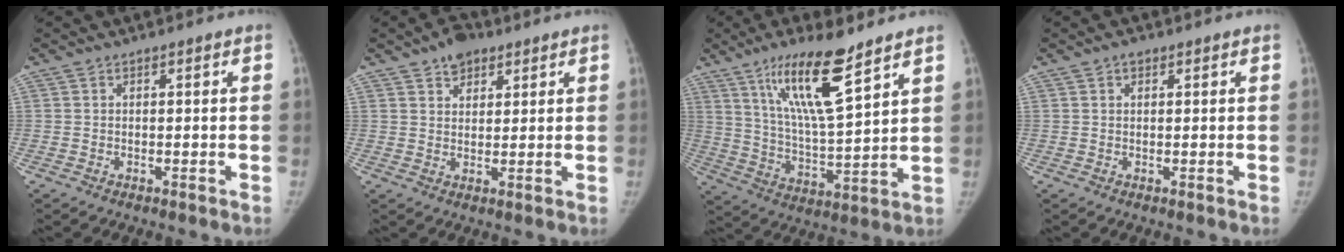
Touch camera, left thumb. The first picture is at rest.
{"total": 5.8, "force": [3.6, 3.6, 2.8], "torque": [-0.020, -0.014, 0.057]}
{"total": 15.9, "force": [9.7, 3.1, 12.2], "torque": [-0.211, -0.053, 0.188]}
{"total": 1.4, "force": [0.7, 0.8, 0.9], "torque": [-0.010, 0.000, 0.010]}